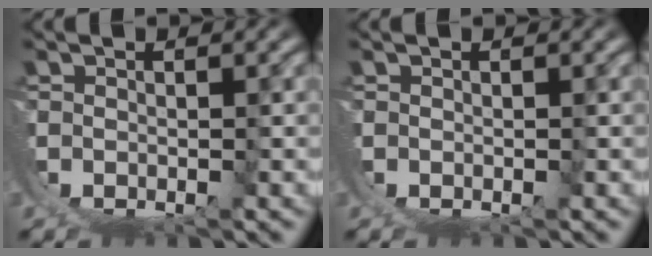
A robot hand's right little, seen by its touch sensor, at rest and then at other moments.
{"total": 0.0}